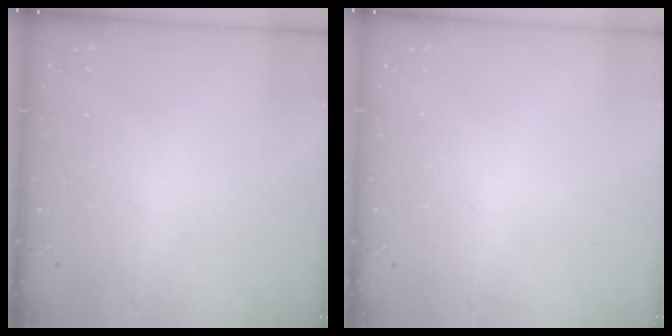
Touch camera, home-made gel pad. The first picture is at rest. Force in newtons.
{"total": 0.0}